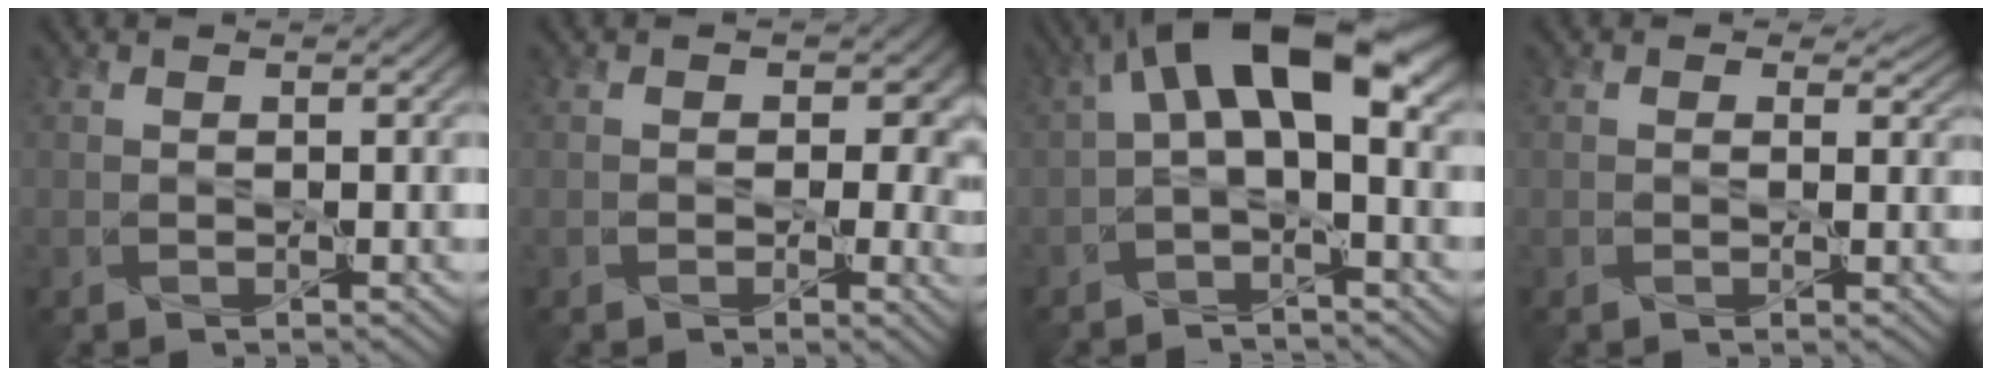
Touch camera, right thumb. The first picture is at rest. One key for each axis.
{"total": 5.5, "fx": 0.2, "fy": 4.4, "fz": 3.3, "tx": -0.023, "ty": -0.005, "tz": -0.002}
{"total": 10.5, "fx": 1.3, "fy": 4.6, "fz": 9.3, "tx": -0.165, "ty": 0.022, "tz": 0.012}
{"total": 1.8, "fx": 0.9, "fy": 1.5, "fz": 0.6, "tx": -0.014, "ty": -0.009, "tz": 0.003}